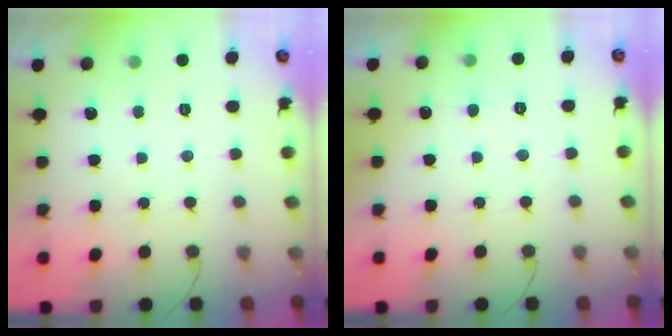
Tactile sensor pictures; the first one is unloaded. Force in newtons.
{"total": 3.8, "press": 3.8, "slide": 0.3}